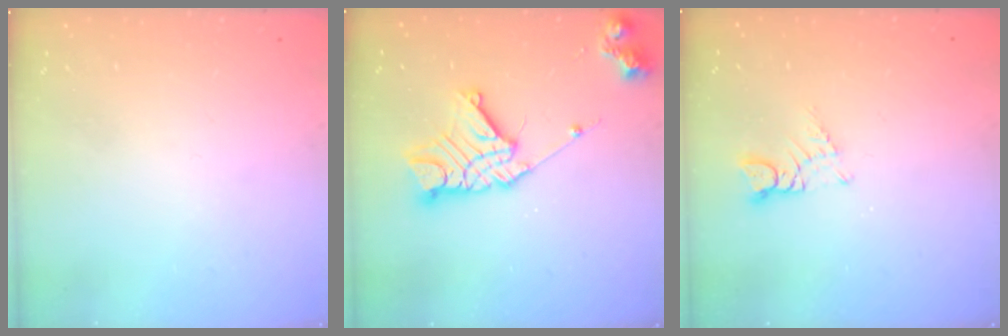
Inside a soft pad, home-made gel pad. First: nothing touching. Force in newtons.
{"total": 15.5, "press": 15.4, "slide": 1.3}
{"total": 3.3, "press": 3.3, "slide": 0.2}